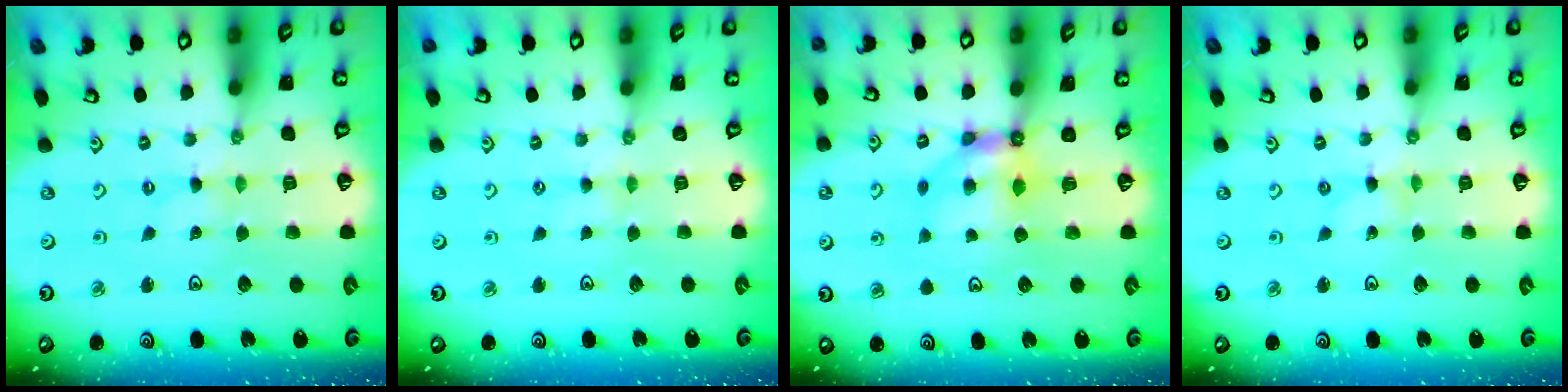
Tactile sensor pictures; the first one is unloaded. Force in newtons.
{"total": 2.5, "press": 2.5, "slide": 0.4}
{"total": 6.2, "press": 6.2, "slide": 0.5}
{"total": 0.0}